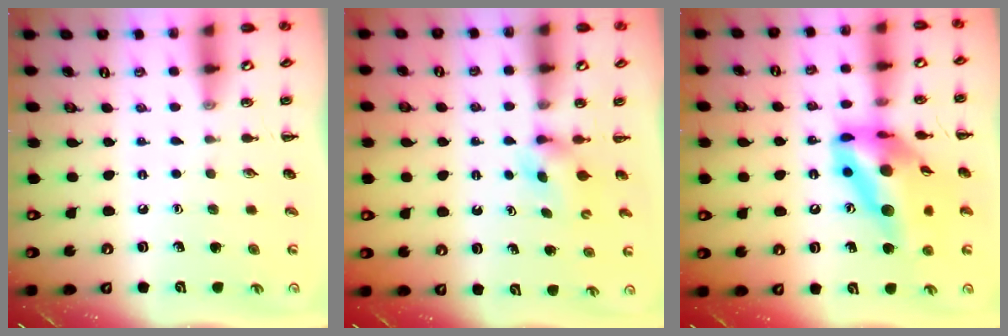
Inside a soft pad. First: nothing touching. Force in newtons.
{"total": 2.9, "press": 2.6, "slide": 1.3}
{"total": 17.2, "press": 16.2, "slide": 5.7}